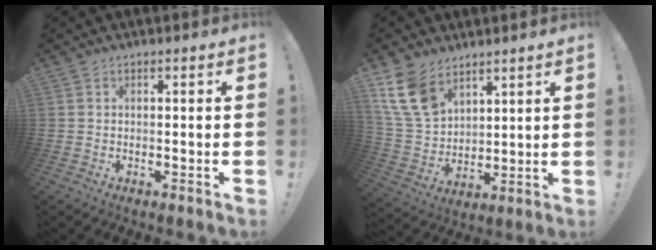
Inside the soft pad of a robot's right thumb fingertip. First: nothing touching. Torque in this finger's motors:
{"motor_torque": [0.00, 0.19, 0.72, 0.62, 0.07]}